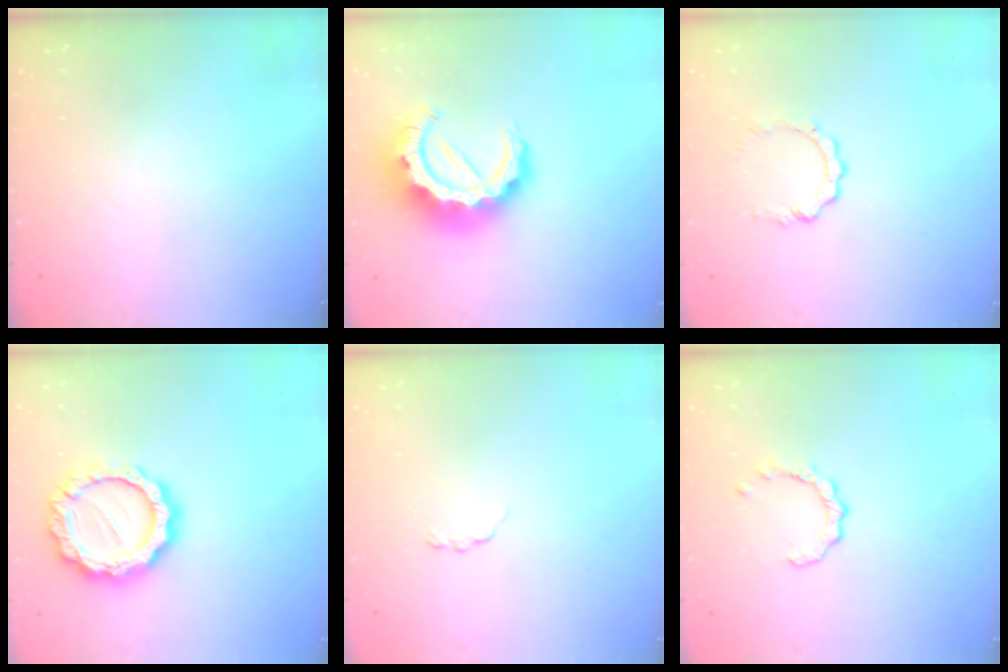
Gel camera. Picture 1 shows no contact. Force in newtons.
{"total": 16.9, "press": 16.8, "slide": 1.5}
{"total": 3.9, "press": 3.9, "slide": 0.5}
{"total": 13.8, "press": 13.8, "slide": 0.9}
{"total": 2.8, "press": 2.7, "slide": 0.4}
{"total": 2.5, "press": 2.5, "slide": 0.3}